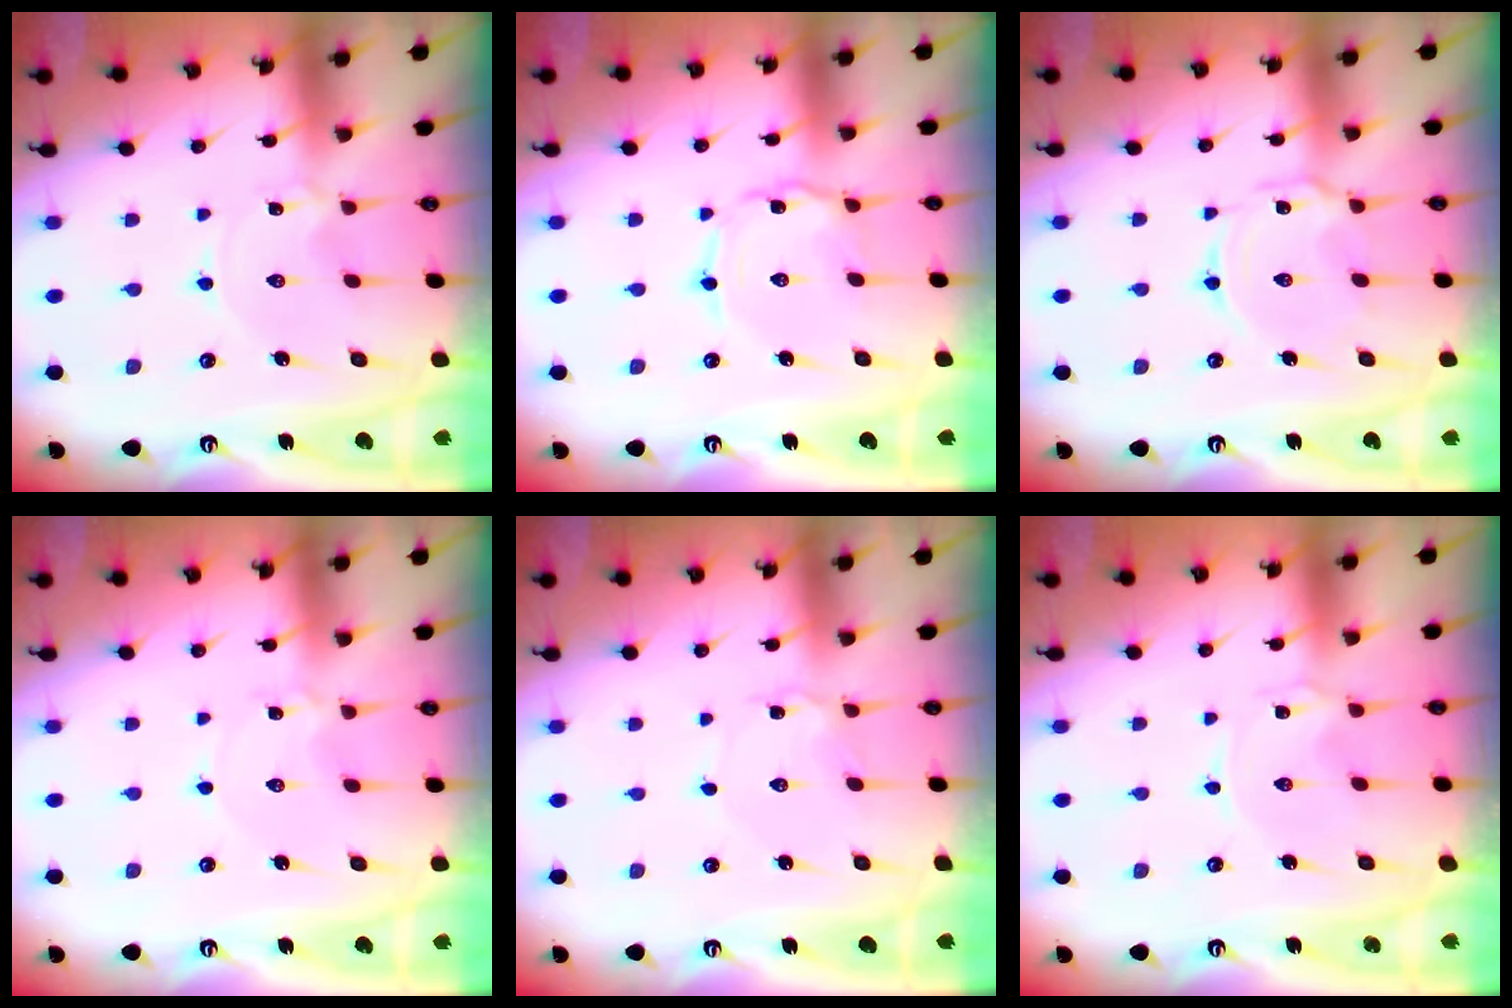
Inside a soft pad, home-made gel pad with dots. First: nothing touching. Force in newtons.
{"total": 1.2, "press": 1.1, "slide": 0.2}
{"total": 4.4, "press": 4.4, "slide": 0.4}
{"total": 1.4, "press": 1.4, "slide": 0.1}
{"total": 2.3, "press": 2.3, "slide": 0.3}
{"total": 0.0}